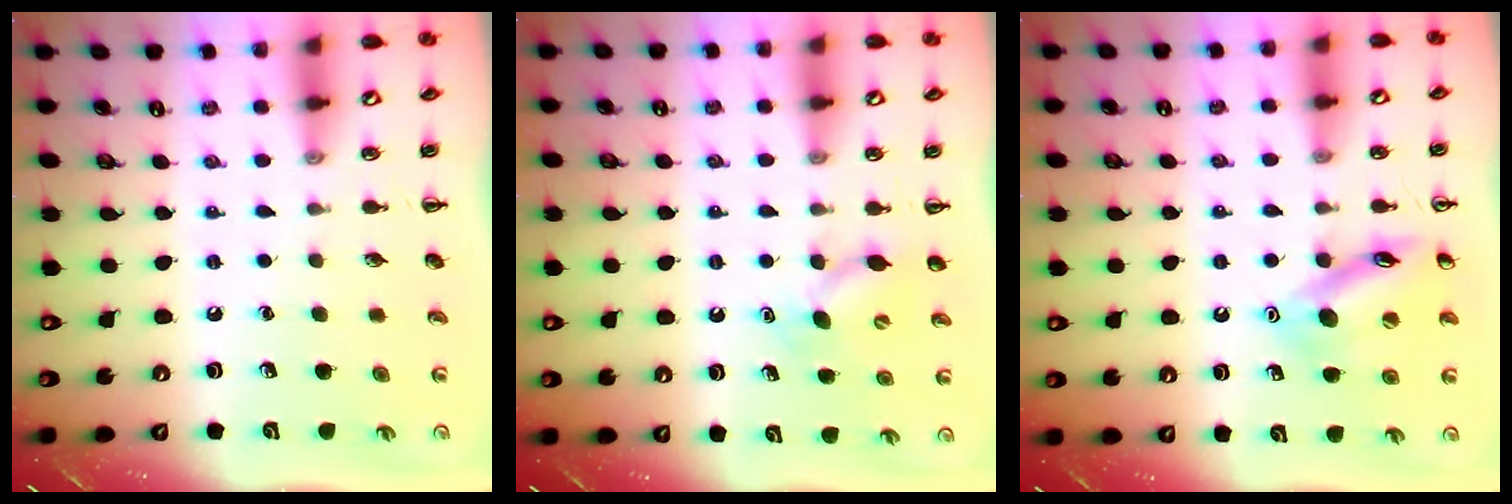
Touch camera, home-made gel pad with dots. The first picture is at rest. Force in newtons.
{"total": 7.4, "press": 7.2, "slide": 1.5}
{"total": 12.2, "press": 12.2, "slide": 0.9}